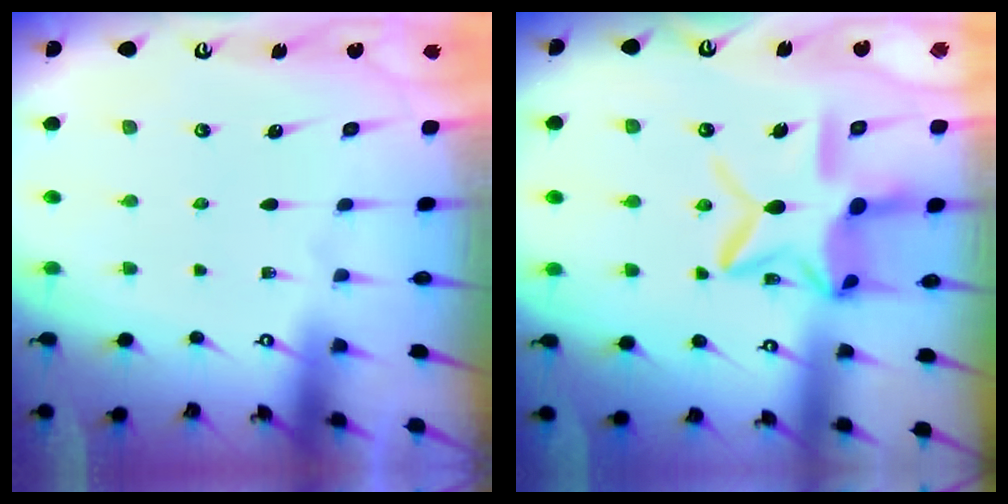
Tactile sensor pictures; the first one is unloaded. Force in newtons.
{"total": 15.4, "press": 15.3, "slide": 1.4}